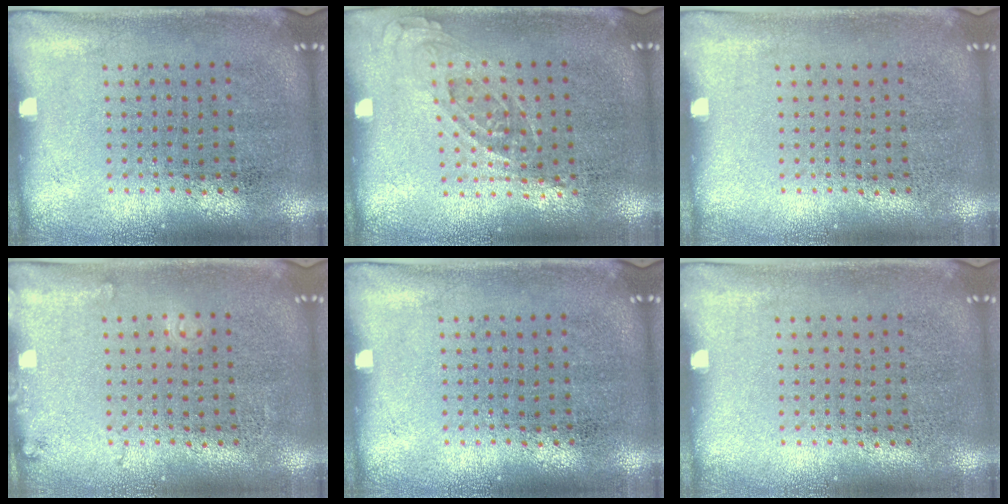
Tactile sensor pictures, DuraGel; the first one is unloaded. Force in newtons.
{"total": 0.8, "press": 0.8, "slide": 0.3}
{"total": 0.0}
{"total": 1.2, "press": 1.2, "slide": 0.1}
{"total": 0.0}
{"total": 0.0}